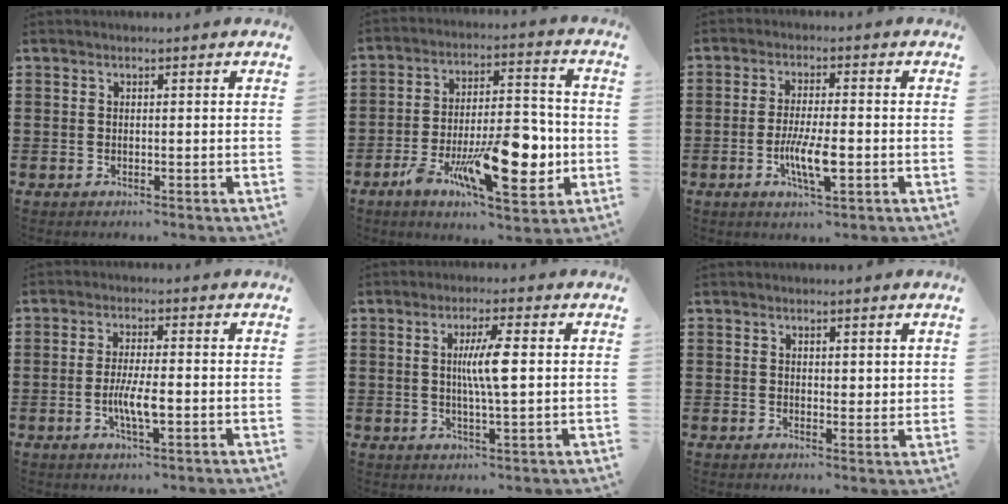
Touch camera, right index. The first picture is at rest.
{"total": 16.6, "force": [-5.9, 6.3, 14.1], "torque": [-0.239, 0.002, -0.093]}
{"total": 6.4, "force": [-1.9, 1.5, 5.9], "torque": [-0.118, -0.010, -0.035]}
{"total": 5.1, "force": [-1.2, 1.0, 4.8], "torque": [-0.096, -0.006, -0.026]}
{"total": 5.8, "force": [0.8, 0.6, 5.7], "torque": [-0.106, -0.003, 0.009]}
{"total": 1.7, "force": [1.5, 0.8, 0.3], "torque": [0.000, 0.002, 0.027]}